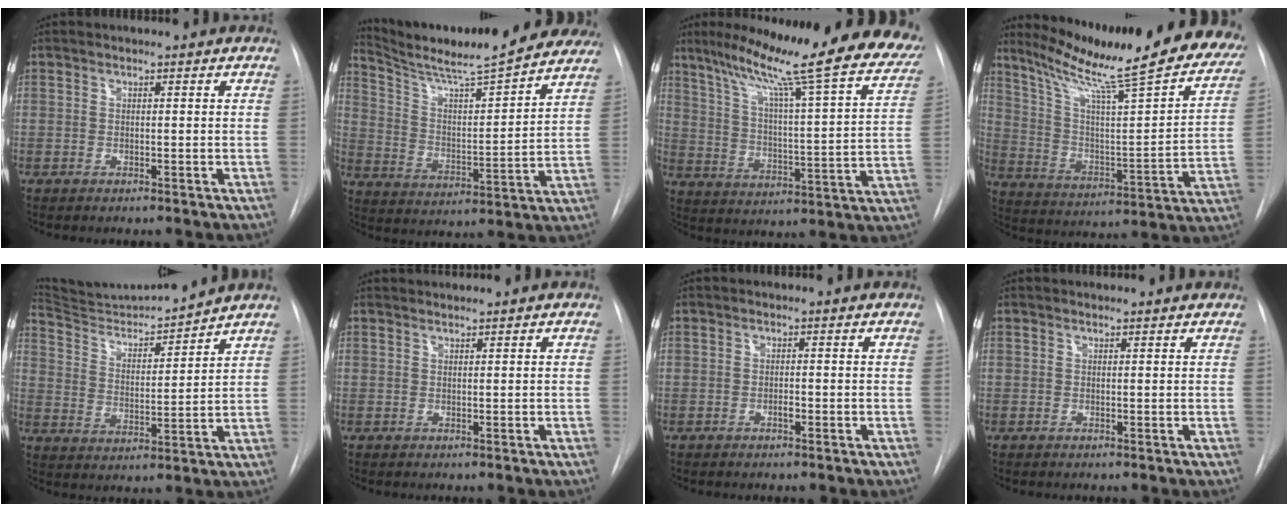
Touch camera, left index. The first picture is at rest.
{"total": 22.9, "force": [20.5, 1.9, 9.9], "torque": [-0.159, -0.029, 0.290]}
{"total": 27.7, "force": [21.8, 2.5, 16.9], "torque": [-0.258, -0.037, 0.285]}
{"total": 29.0, "force": [23.8, 3.2, 16.2], "torque": [-0.252, -0.068, 0.323]}
{"total": 11.2, "force": [10.9, -1.1, 2.1], "torque": [-0.046, -0.003, 0.196]}
{"total": 1.0, "force": [1.0, -0.3, 0.0], "torque": [0.001, 0.012, 0.022]}
{"total": 1.0, "force": [-1.0, 0.1, 0.3], "torque": [-0.002, -0.005, -0.018]}
{"total": 2.1, "force": [2.0, 0.3, 0.2], "torque": [-0.007, 0.007, 0.016]}